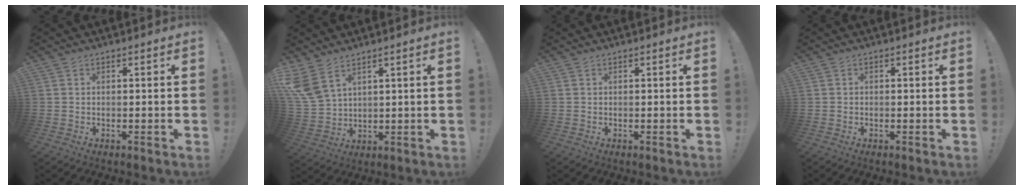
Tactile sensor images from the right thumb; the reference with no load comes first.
{"total": 8.9, "force": [5.8, 4.2, 5.3], "torque": [-0.117, -0.025, 0.114]}
{"total": 0.0}
{"total": 0.6, "force": [-0.4, 0.4, 0.2], "torque": [-0.008, 0.003, -0.007]}